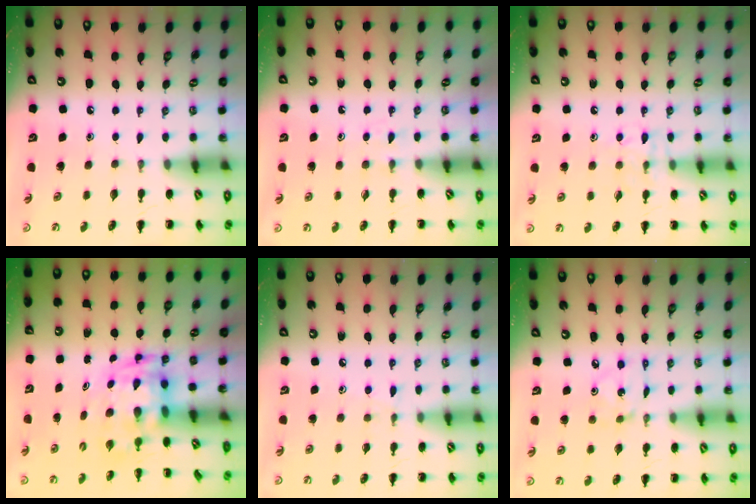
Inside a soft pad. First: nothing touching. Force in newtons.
{"total": 2.9, "press": 2.7, "slide": 1.2}
{"total": 6.5, "press": 6.4, "slide": 0.7}
{"total": 3.8, "press": 3.7, "slide": 0.8}
{"total": 5.5, "press": 5.1, "slide": 2.2}
{"total": 2.3, "press": 2.2, "slide": 0.3}